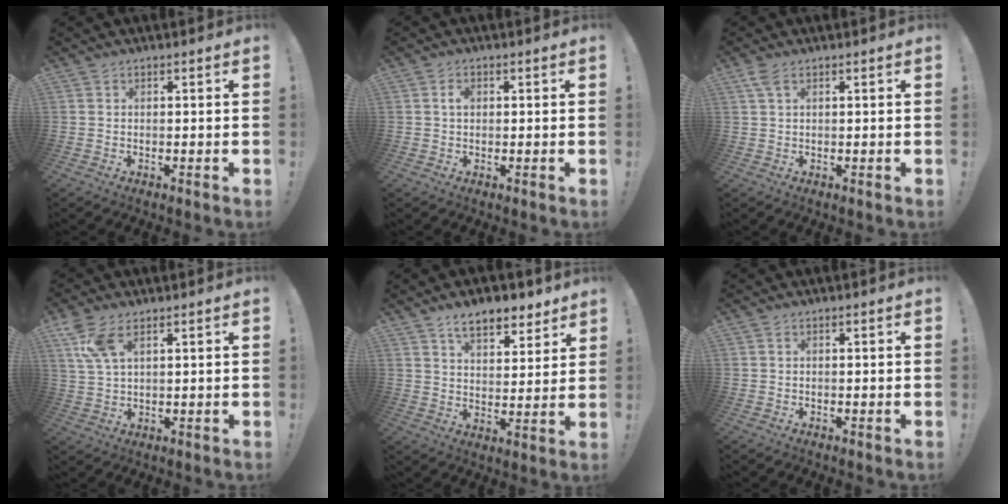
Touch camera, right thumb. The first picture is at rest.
{"total": 1.9, "force": [0.3, 1.2, 1.5], "torque": [-0.022, 0.002, 0.003]}
{"total": 3.2, "force": [1.5, 1.4, 2.5], "torque": [-0.057, 0.005, 0.029]}
{"total": 7.7, "force": [4.0, 3.2, 5.7], "torque": [-0.114, -0.011, 0.077]}
{"total": 9.9, "force": [7.3, 4.6, 4.9], "torque": [-0.067, -0.040, 0.132]}
{"total": 0.0}